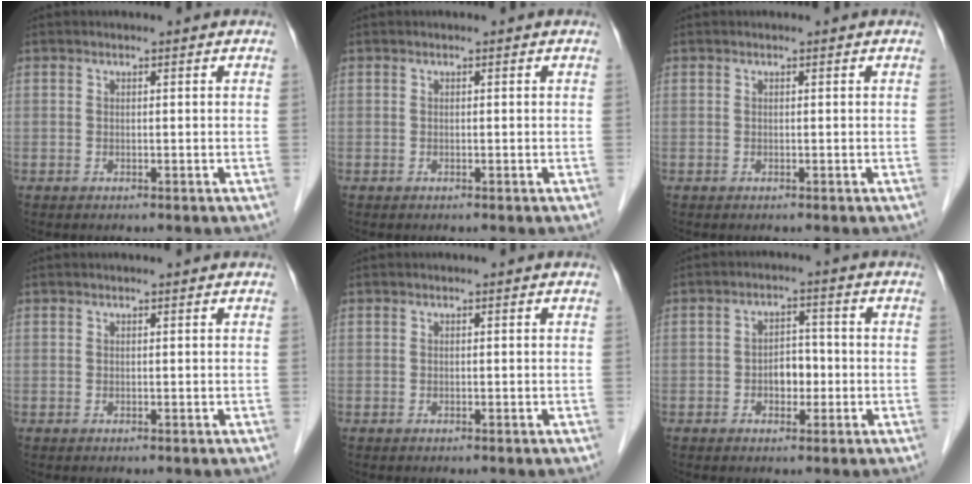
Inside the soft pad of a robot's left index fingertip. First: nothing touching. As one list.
[{"total": 0.0}, {"total": 0.0}, {"total": 0.5, "force": [0.5, 0.0, 0.2], "torque": [-0.005, 0.009, 0.007]}, {"total": 0.0}, {"total": 3.7, "force": [-1.2, 2.3, 2.7], "torque": [-0.044, 0.008, -0.018]}]